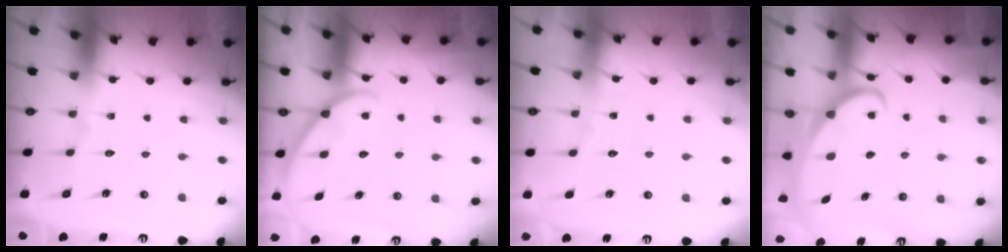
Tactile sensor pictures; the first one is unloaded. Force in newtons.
{"total": 2.9, "press": 2.9, "slide": 0.4}
{"total": 2.5, "press": 2.5, "slide": 0.3}
{"total": 2.2, "press": 2.2, "slide": 0.3}